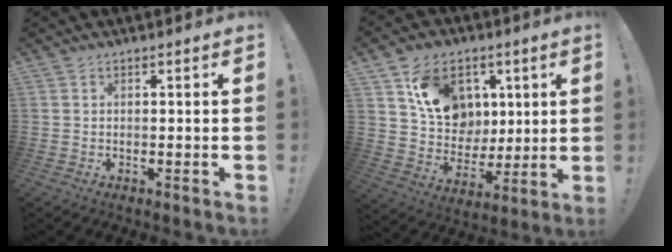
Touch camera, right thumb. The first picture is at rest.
{"total": 15.3, "force": [6.2, 12.3, 6.8], "torque": [-0.103, -0.023, 0.127]}